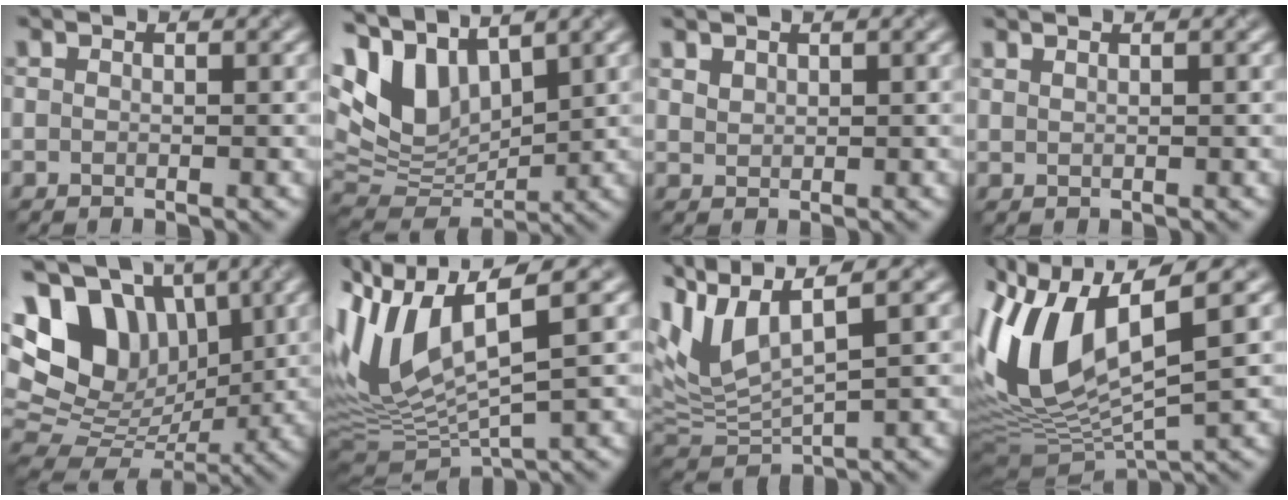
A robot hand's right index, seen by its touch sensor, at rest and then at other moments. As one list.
[{"total": 7.9, "force": [4.6, 4.2, 4.8], "torque": [-0.117, 0.014, 0.089]}, {"total": 1.2, "force": [1.1, 0.2, -0.3], "torque": [0.000, 0.006, 0.025]}, {"total": 1.2, "force": [1.1, 0.4, 0.2], "torque": [0.001, 0.004, 0.008]}, {"total": 13.5, "force": [5.8, 9.5, 7.6], "torque": [-0.176, 0.047, 0.106]}, {"total": 9.0, "force": [2.9, 3.3, 7.9], "torque": [-0.178, 0.009, 0.063]}, {"total": 7.0, "force": [4.0, 2.4, 5.2], "torque": [-0.130, 0.020, 0.080]}, {"total": 10.9, "force": [2.5, 4.6, 9.5], "torque": [-0.212, 0.001, 0.050]}]